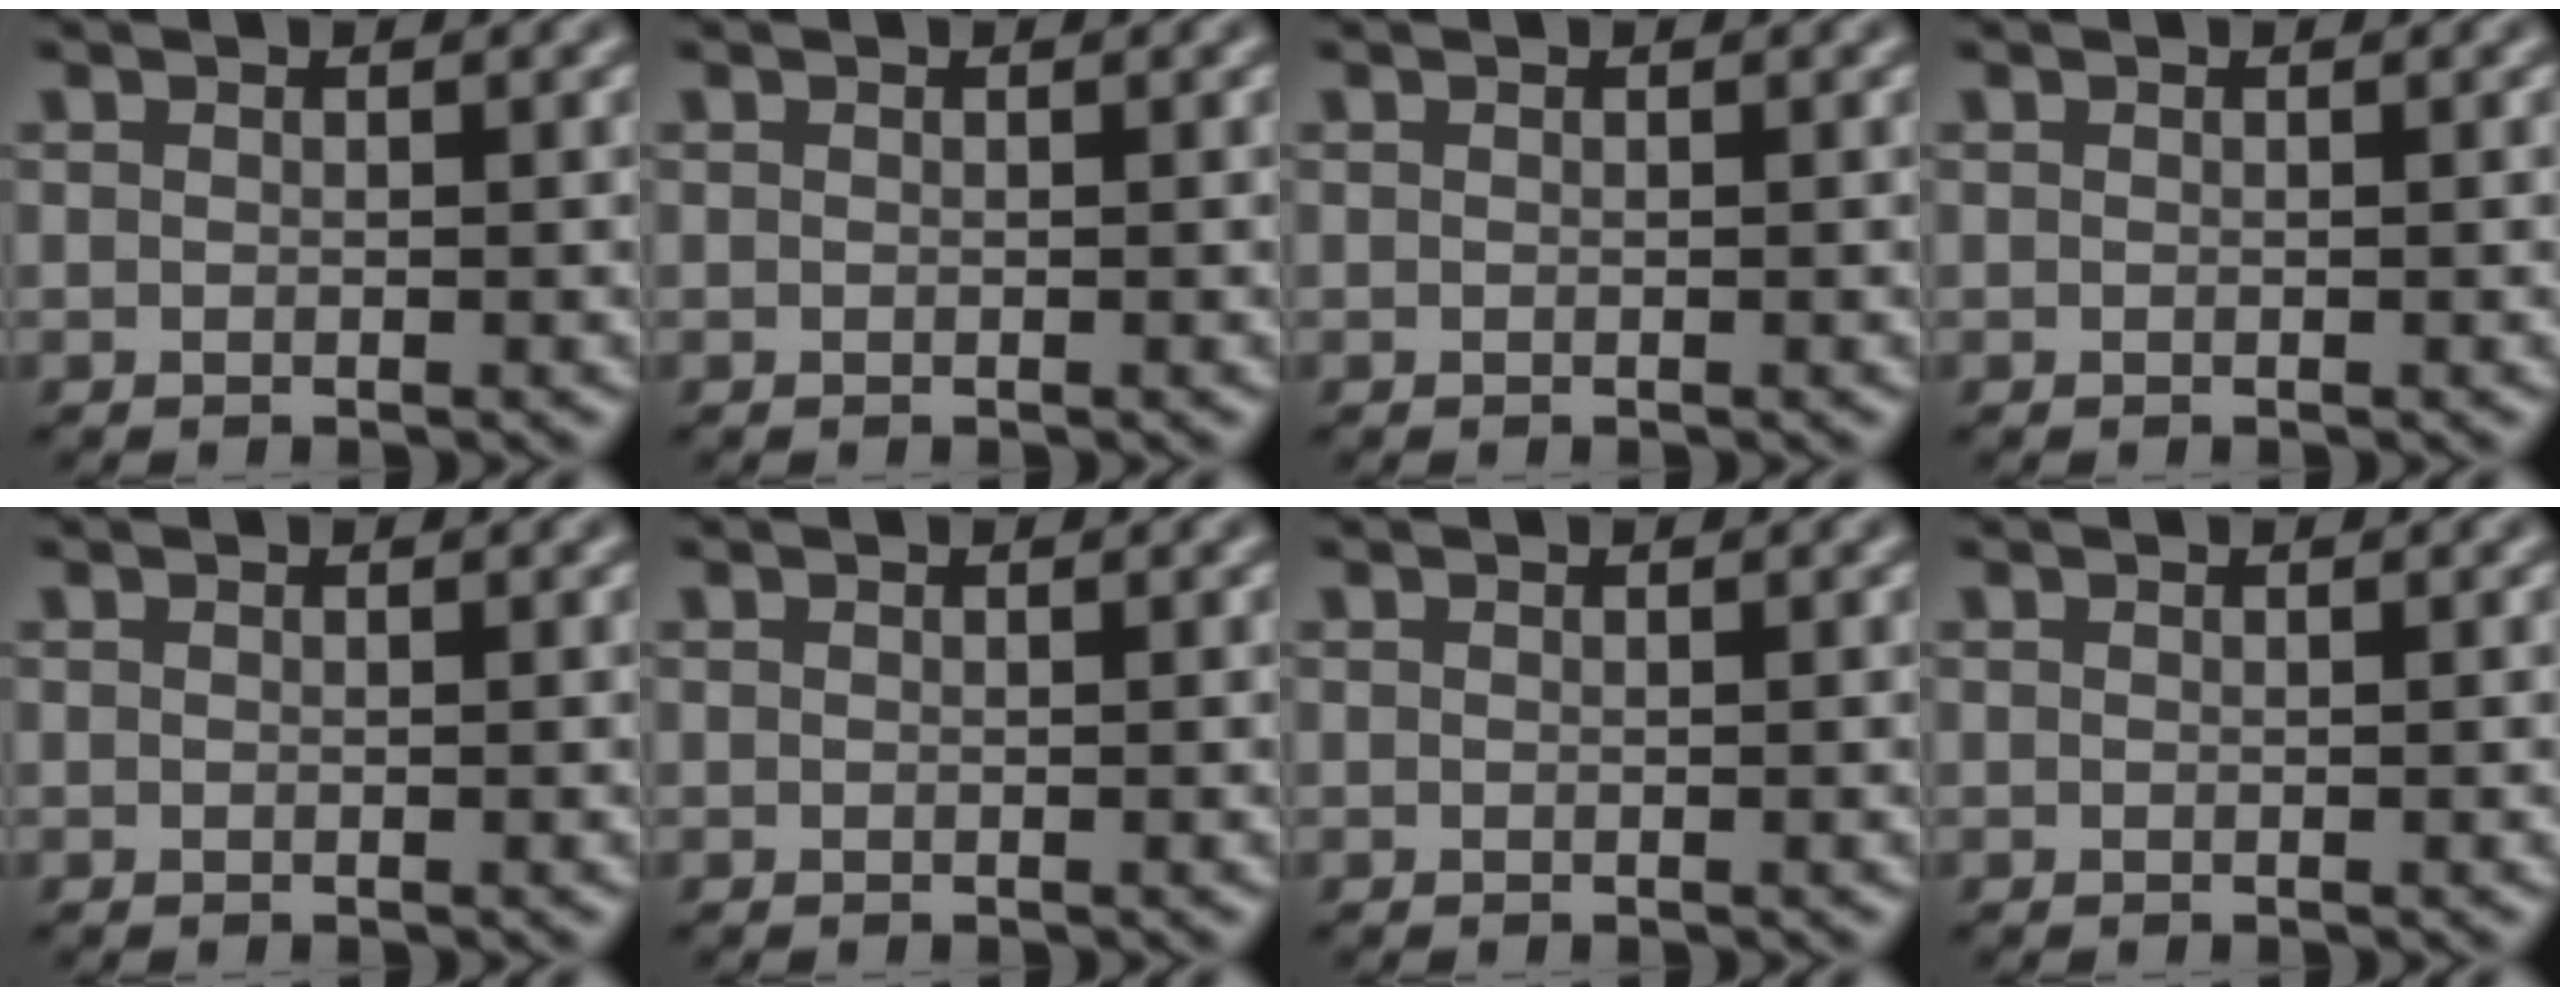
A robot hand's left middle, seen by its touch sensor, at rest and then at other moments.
{"total": 0.0}
{"total": 0.0}
{"total": 0.0}
{"total": 0.0}
{"total": 0.0}
{"total": 0.0}
{"total": 0.0}